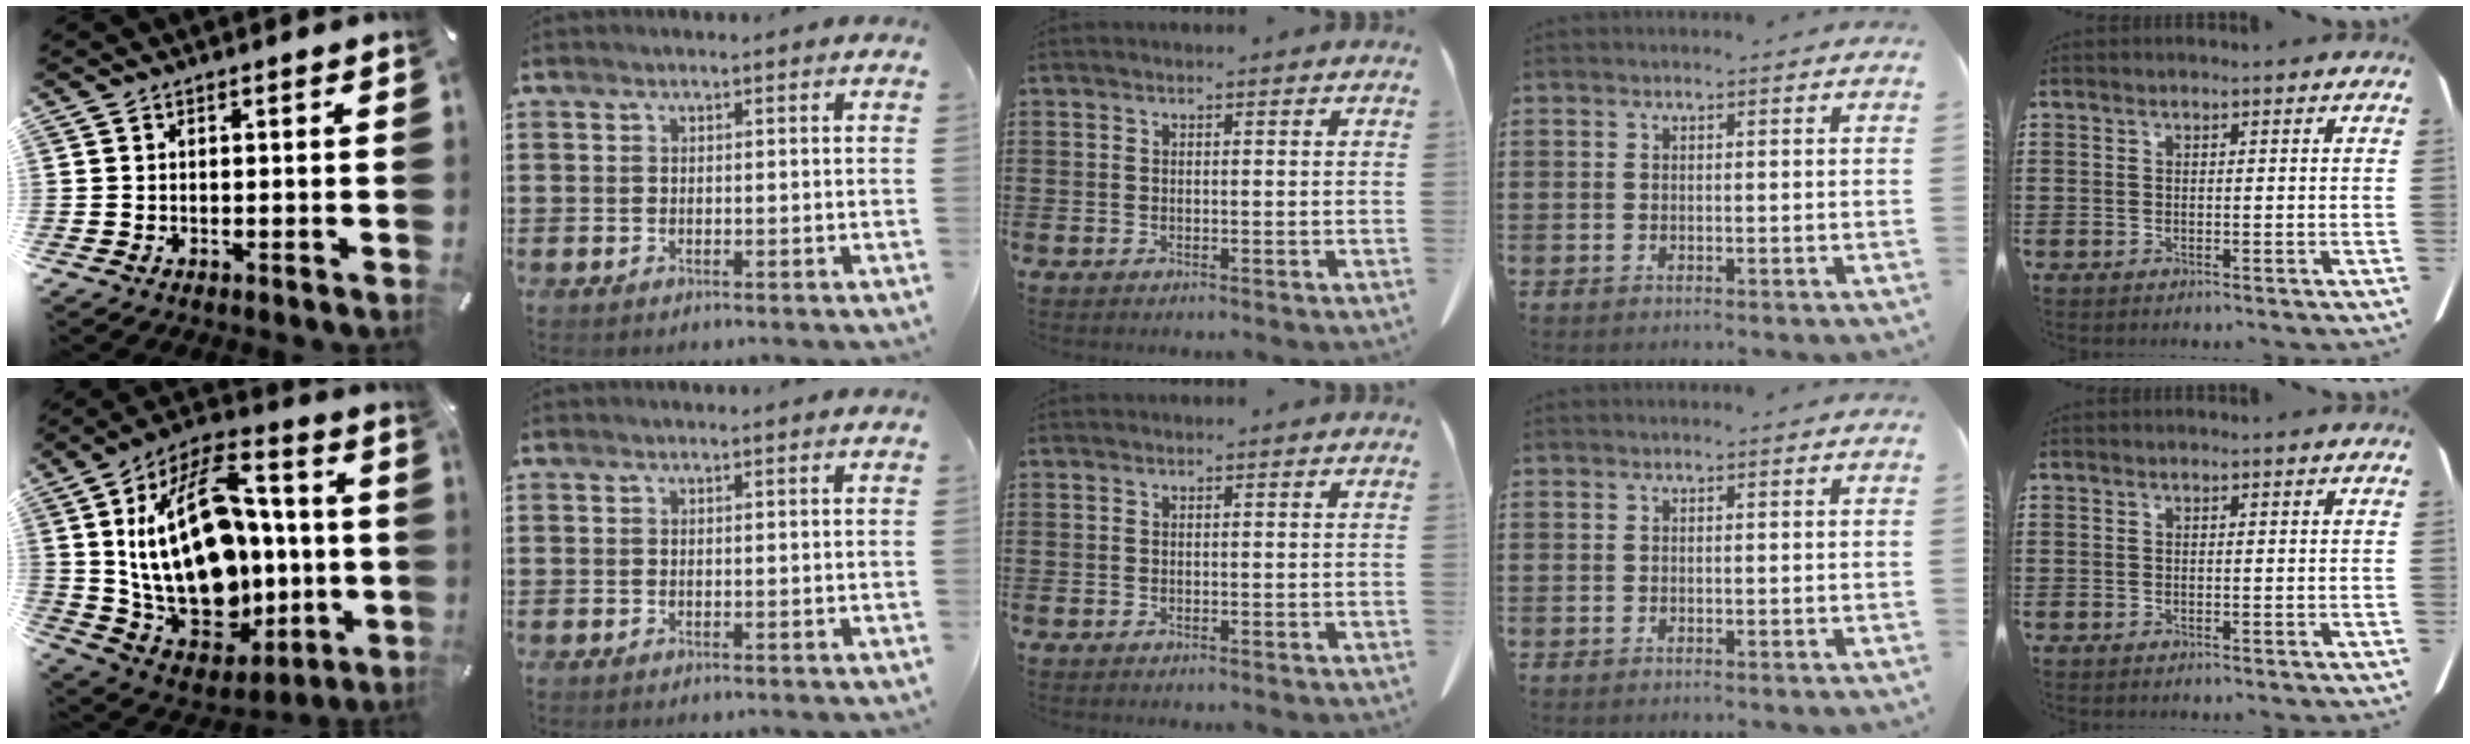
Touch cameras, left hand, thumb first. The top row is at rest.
{"thumb": {"total": 29.0, "force": [1.3, 18.6, 22.2], "torque": [-0.446, -0.014, 0.036]}}